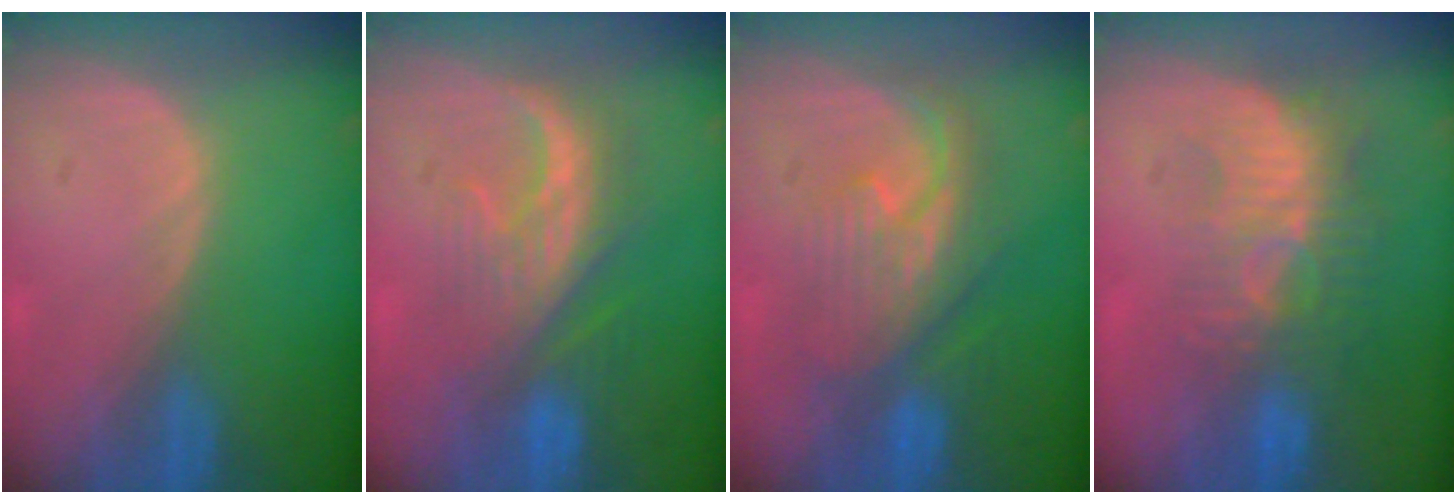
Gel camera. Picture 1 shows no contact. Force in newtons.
{"total": 8.3, "press": 8.1, "slide": 2.0}
{"total": 8.2, "press": 8.1, "slide": 1.4}
{"total": 9.2, "press": 8.4, "slide": 3.6}